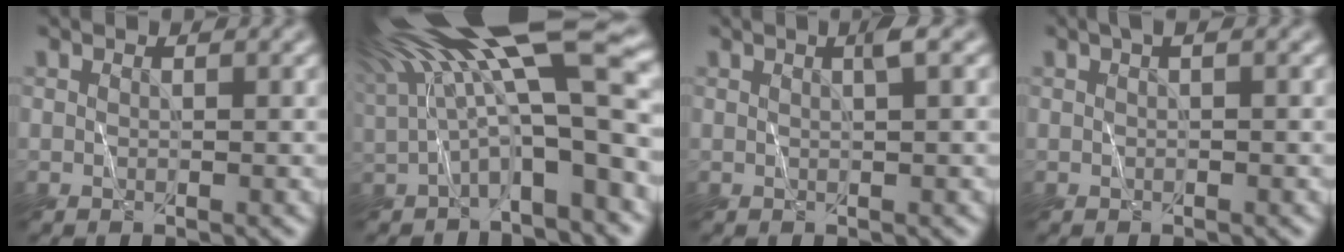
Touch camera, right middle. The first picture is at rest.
{"total": 15.5, "force": [4.4, 3.3, 14.5], "torque": [-0.234, 0.007, 0.093]}
{"total": 1.5, "force": [0.7, -0.3, 1.3], "torque": [-0.023, 0.003, 0.008]}
{"total": 1.5, "force": [0.6, 0.5, 1.3], "torque": [-0.023, 0.007, 0.005]}